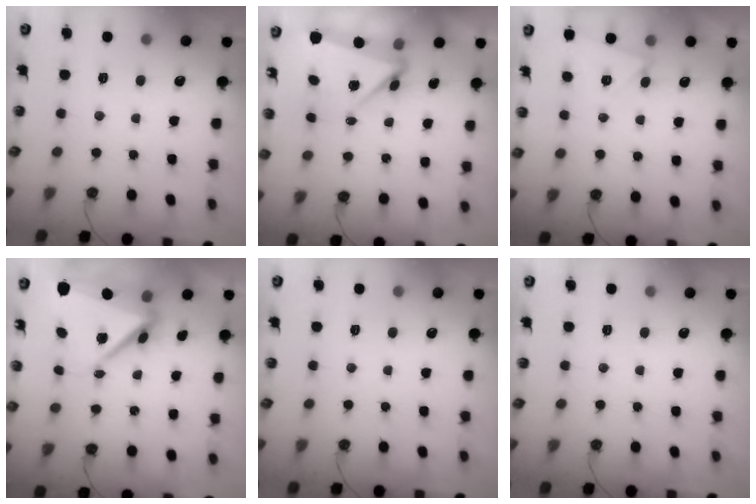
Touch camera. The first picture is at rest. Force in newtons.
{"total": 5.2, "press": 5.2, "slide": 0.2}
{"total": 2.7, "press": 2.4, "slide": 1.2}
{"total": 9.0, "press": 8.7, "slide": 2.2}
{"total": 0.0}
{"total": 0.0}